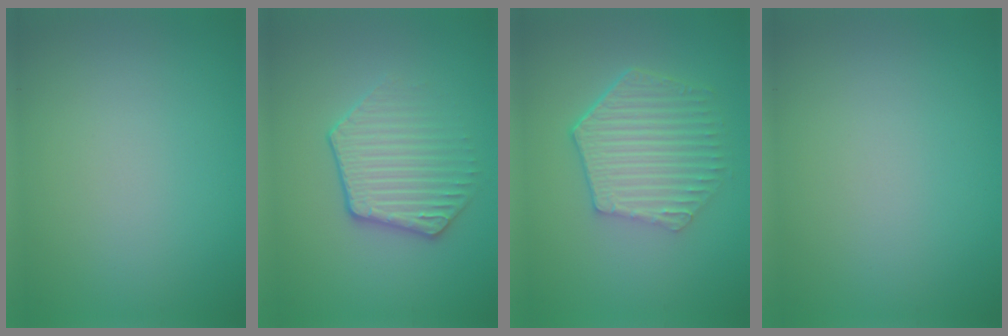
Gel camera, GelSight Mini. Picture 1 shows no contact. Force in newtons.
{"total": 3.6, "press": 3.2, "slide": 1.7}
{"total": 5.7, "press": 4.2, "slide": 3.9}
{"total": 0.0}